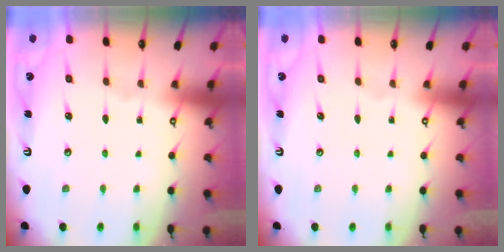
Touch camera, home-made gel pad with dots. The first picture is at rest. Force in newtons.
{"total": 0.0}